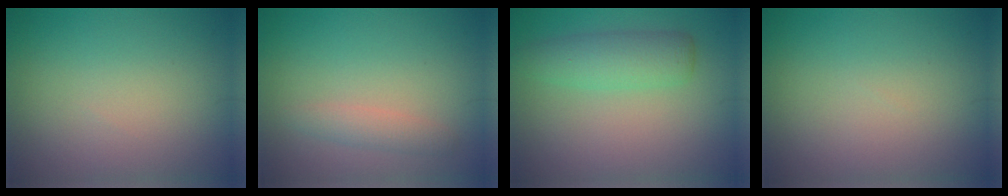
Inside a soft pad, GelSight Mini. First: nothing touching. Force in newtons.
{"total": 1.6, "press": 1.6, "slide": 0.0}
{"total": 3.4, "press": 3.4, "slide": 0.1}
{"total": 0.0}